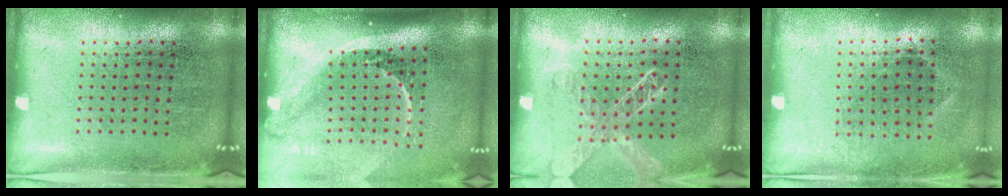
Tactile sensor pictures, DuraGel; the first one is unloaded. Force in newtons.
{"total": 2.2, "press": 1.5, "slide": 1.7}
{"total": 1.4, "press": 1.3, "slide": 0.5}
{"total": 0.8, "press": 0.7, "slide": 0.5}